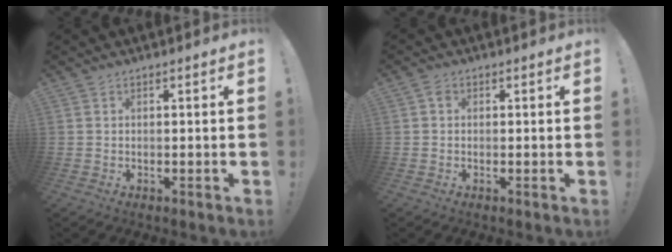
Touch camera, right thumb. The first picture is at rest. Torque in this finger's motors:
{"motor_torque": [-0.13, 0.19, 0.14, 0.14, -0.03]}